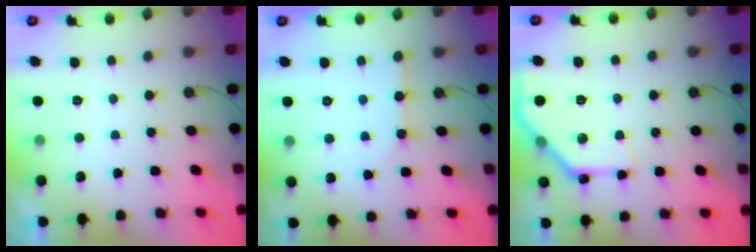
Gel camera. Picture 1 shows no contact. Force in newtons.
{"total": 3.8, "press": 3.8, "slide": 0.4}
{"total": 13.8, "press": 13.8, "slide": 0.5}